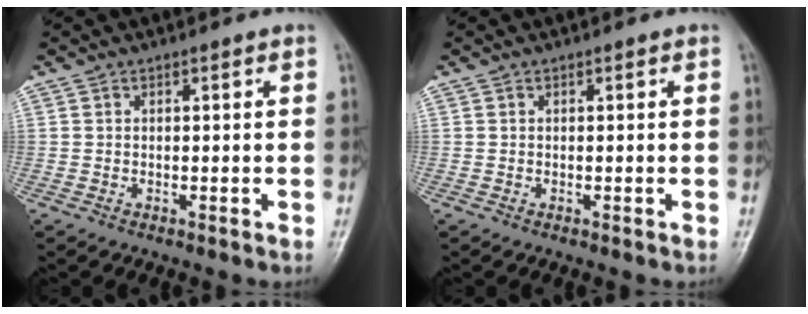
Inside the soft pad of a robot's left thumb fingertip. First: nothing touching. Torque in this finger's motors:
{"motor_torque": [0.00, 0.00, -0.04, -0.04, 0.00]}